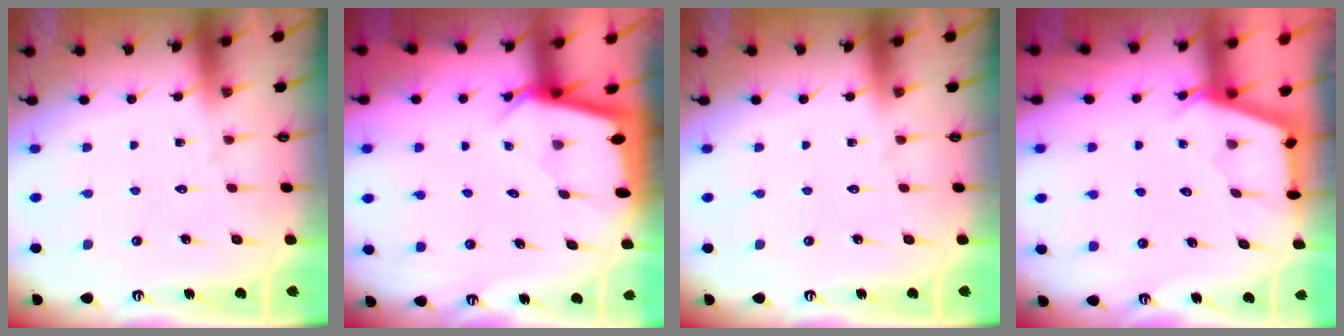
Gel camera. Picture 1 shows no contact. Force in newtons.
{"total": 2.2, "press": 2.2, "slide": 0.1}
{"total": 0.0}
{"total": 2.9, "press": 2.9, "slide": 0.3}